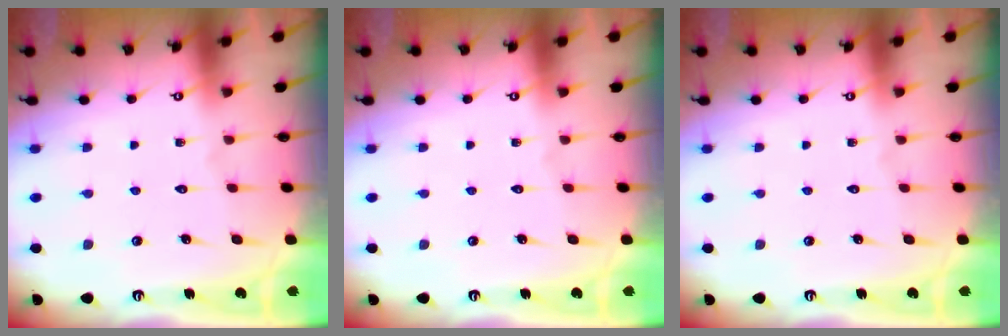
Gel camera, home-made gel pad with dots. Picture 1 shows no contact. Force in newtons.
{"total": 0.0}
{"total": 0.0}